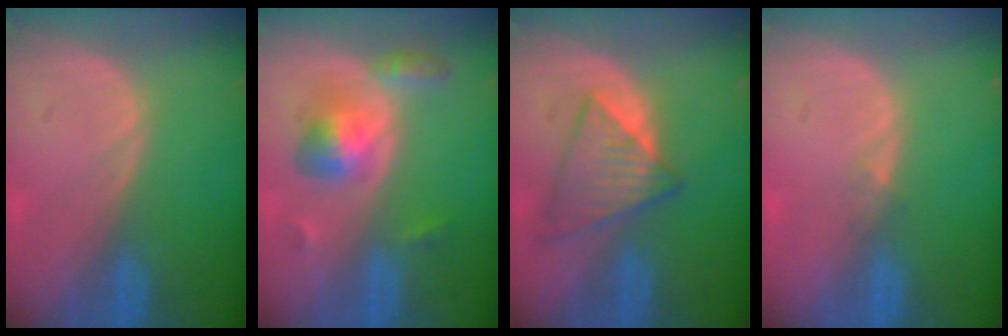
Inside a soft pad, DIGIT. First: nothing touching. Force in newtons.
{"total": 5.5, "press": 5.5, "slide": 0.2}
{"total": 6.3, "press": 6.3, "slide": 0.1}
{"total": 0.9, "press": 0.7, "slide": 0.6}